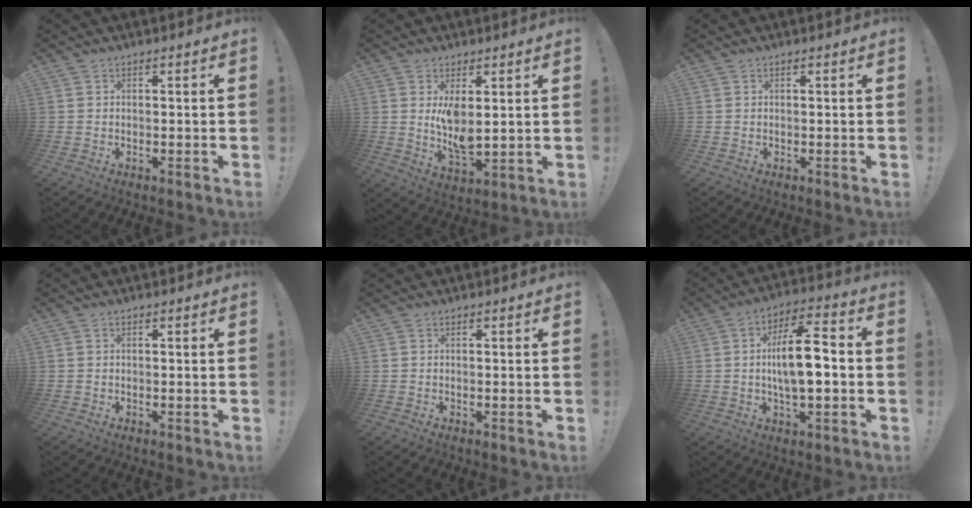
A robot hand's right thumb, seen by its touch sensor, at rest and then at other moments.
{"total": 7.6, "force": [3.0, 3.0, 6.3], "torque": [-0.089, -0.024, 0.051]}
{"total": 0.0}
{"total": 0.0}
{"total": 0.0}
{"total": 13.2, "force": [-0.9, 4.7, 12.3], "torque": [-0.211, 0.005, -0.024]}